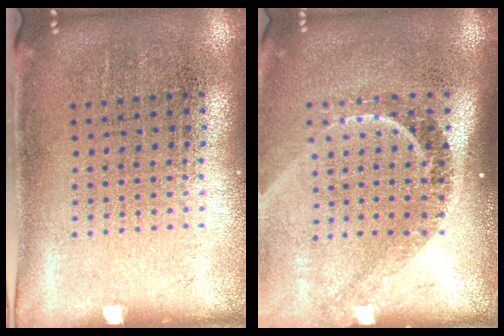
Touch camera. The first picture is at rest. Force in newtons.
{"total": 2.3, "press": 1.6, "slide": 1.6}